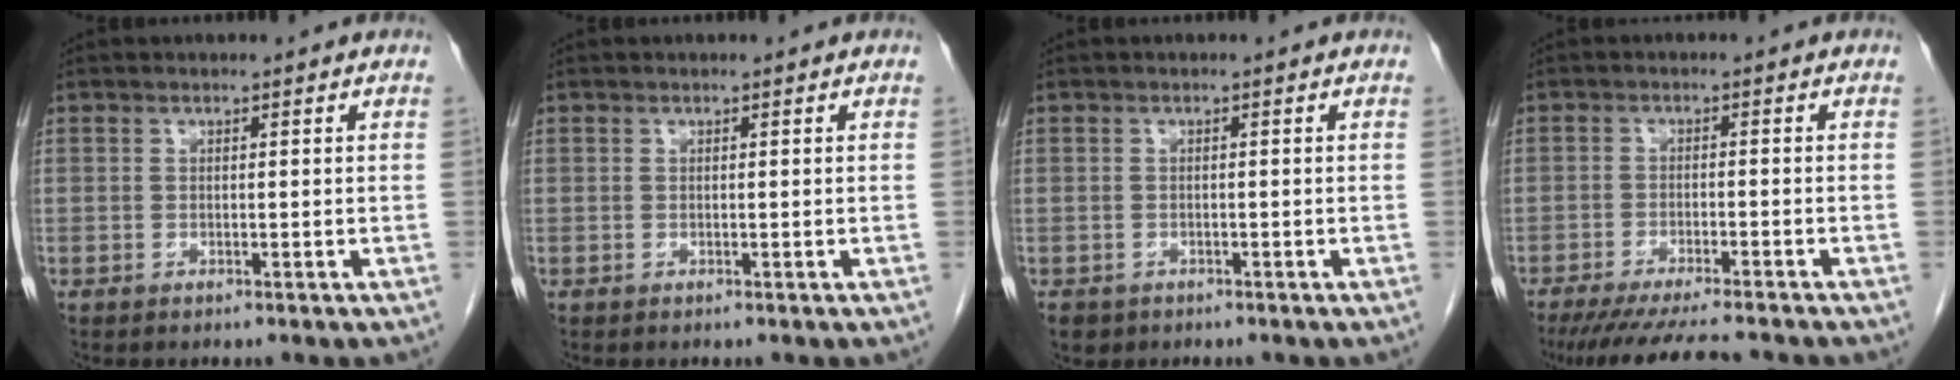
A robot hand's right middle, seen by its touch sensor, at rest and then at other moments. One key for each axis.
{"total": 0.0}
{"total": 2.3, "fx": -1.5, "fy": 1.6, "fz": 0.5, "tx": -0.009, "ty": 0.000, "tz": -0.022}
{"total": 12.2, "fx": -10.7, "fy": 0.7, "fz": 5.7, "tx": -0.077, "ty": -0.030, "tz": -0.157}